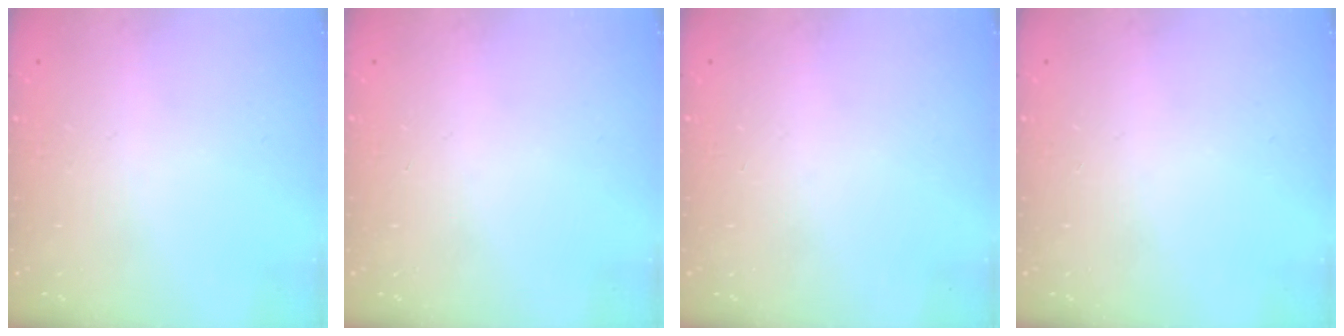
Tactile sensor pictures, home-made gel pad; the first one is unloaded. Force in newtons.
{"total": 0.0}
{"total": 0.0}
{"total": 0.0}